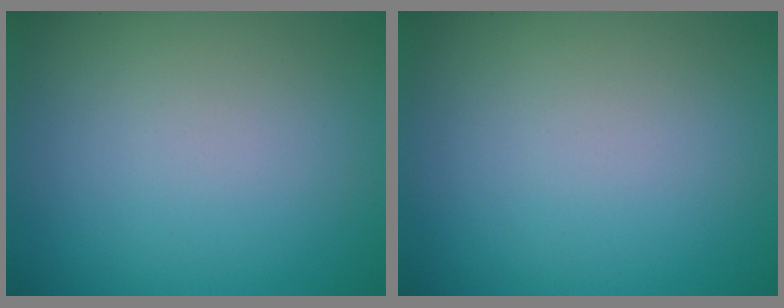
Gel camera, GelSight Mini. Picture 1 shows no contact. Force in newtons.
{"total": 0.0}